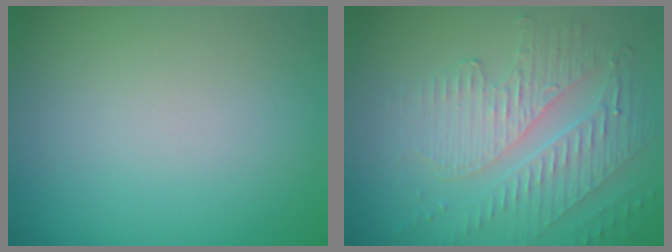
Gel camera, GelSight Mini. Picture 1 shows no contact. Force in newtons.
{"total": 5.3, "press": 3.5, "slide": 3.9}